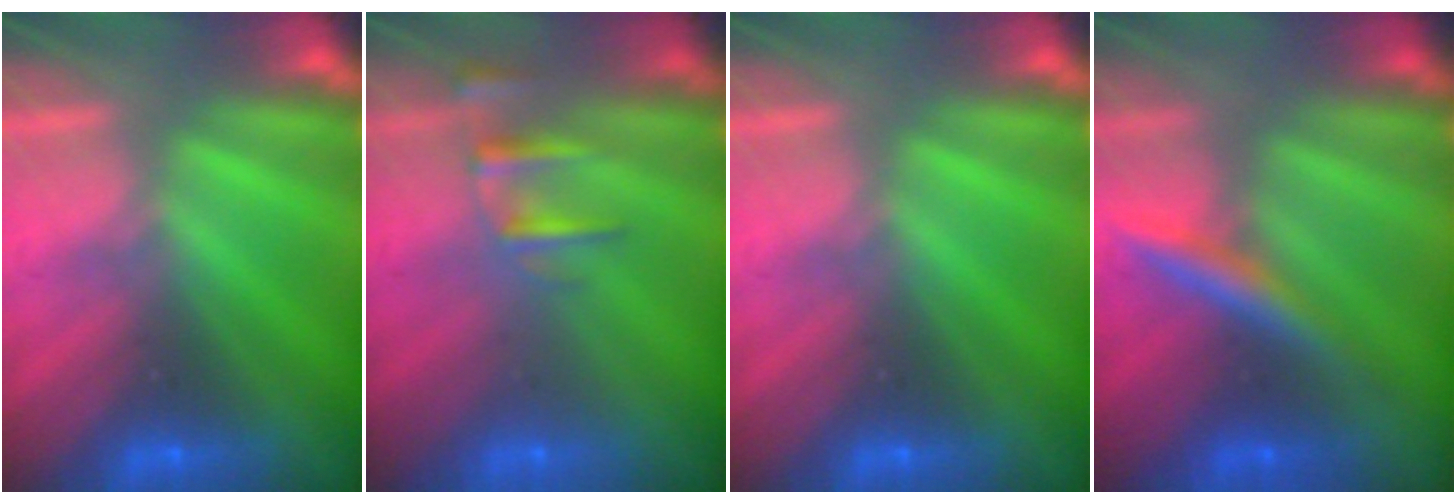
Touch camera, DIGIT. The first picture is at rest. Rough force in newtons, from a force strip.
{"total": 2.4}
{"total": 0.0}
{"total": 2.4}